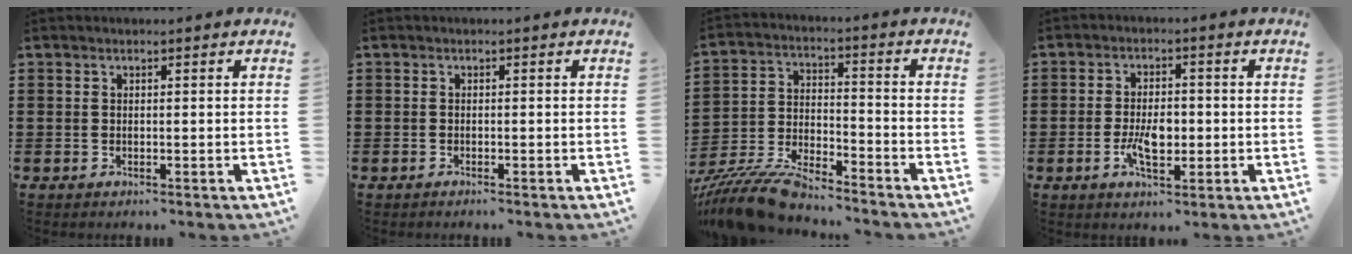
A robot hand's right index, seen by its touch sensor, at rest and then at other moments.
{"total": 0.6, "force": [-0.6, -0.1, 0.1], "torque": [-0.003, -0.002, -0.013]}
{"total": 10.3, "force": [-9.6, 1.3, 3.5], "torque": [-0.081, 0.015, -0.190]}
{"total": 5.3, "force": [-1.2, 2.5, 4.5], "torque": [-0.092, 0.002, -0.023]}